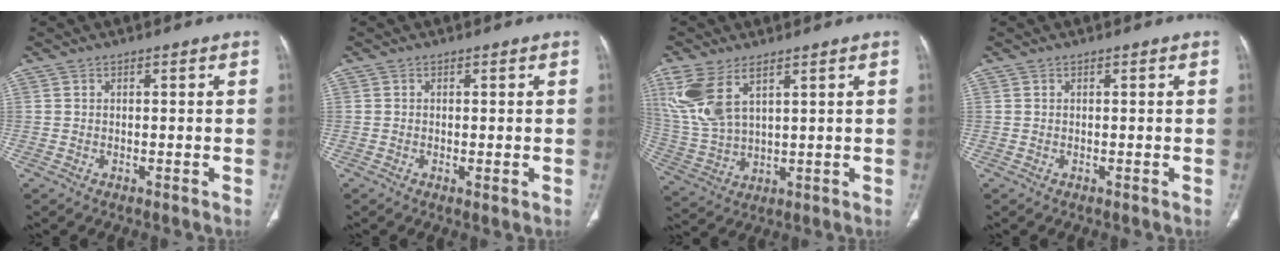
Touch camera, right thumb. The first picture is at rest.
{"total": 1.1, "force": [-0.2, 0.3, 1.0], "torque": [-0.023, -0.006, -0.004]}
{"total": 11.6, "force": [5.7, 5.4, 8.6], "torque": [-0.203, -0.010, 0.133]}
{"total": 0.0}